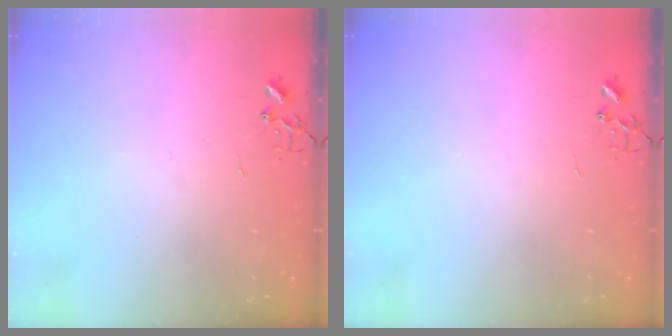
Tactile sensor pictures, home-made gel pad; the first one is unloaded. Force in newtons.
{"total": 0.0}